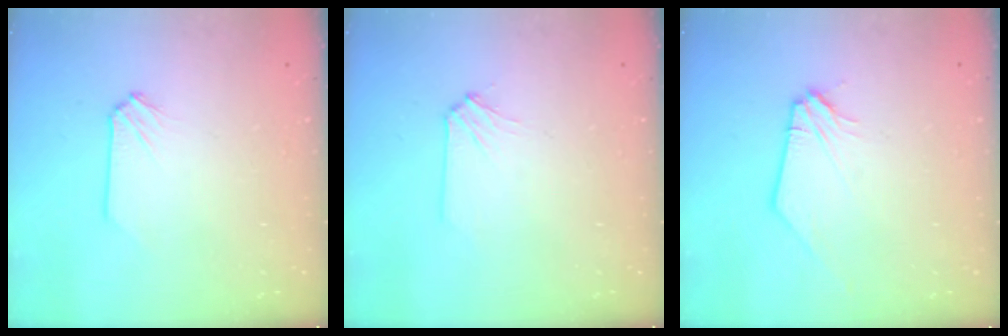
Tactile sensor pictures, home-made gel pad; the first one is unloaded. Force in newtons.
{"total": 1.7, "press": 1.6, "slide": 0.3}
{"total": 0.8, "press": 0.8, "slide": 0.1}